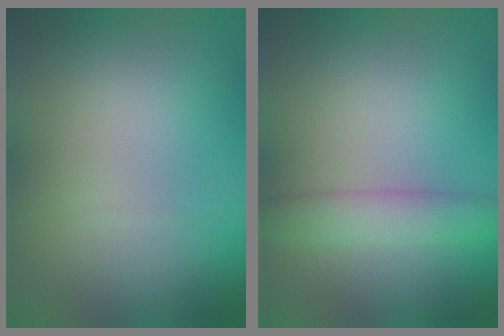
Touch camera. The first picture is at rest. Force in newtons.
{"total": 2.9, "press": 2.9, "slide": 0.1}